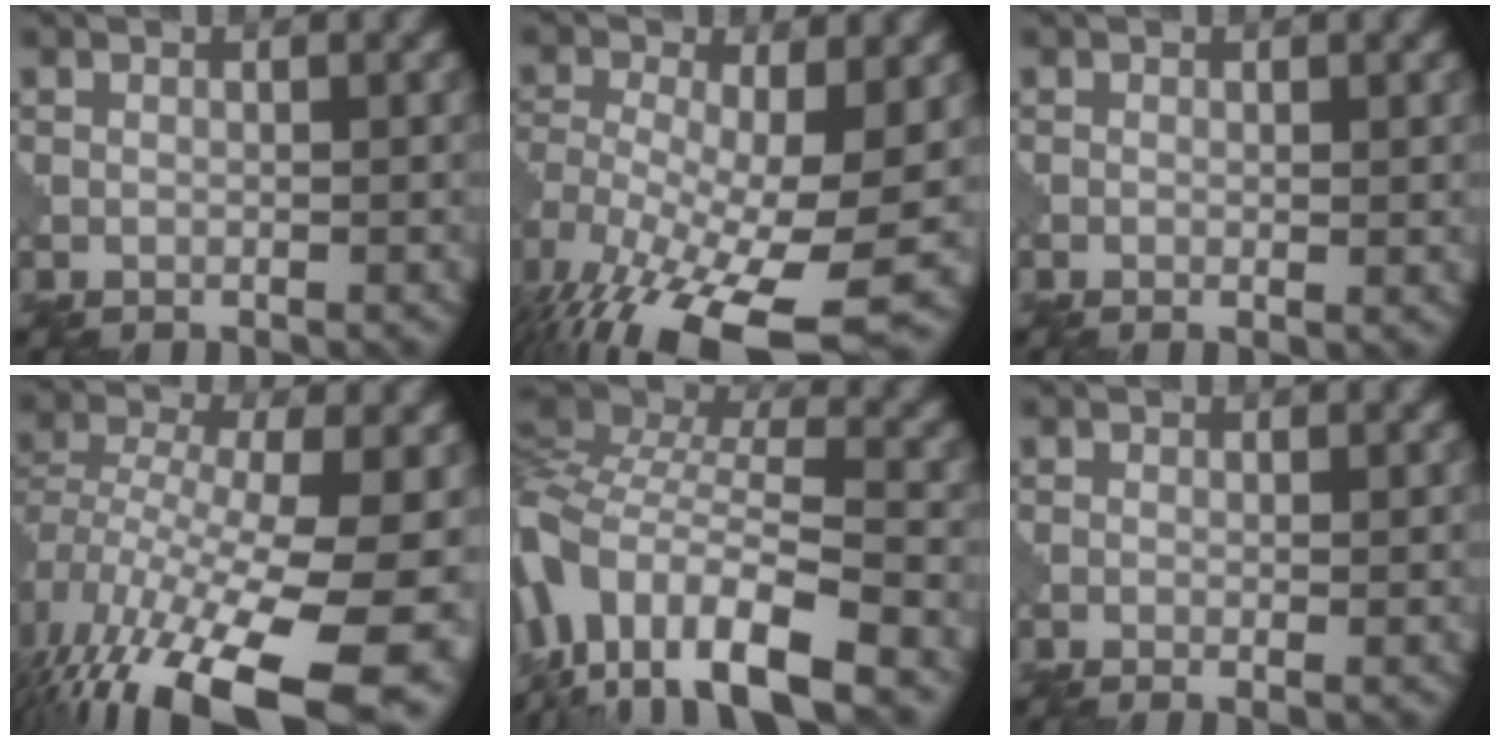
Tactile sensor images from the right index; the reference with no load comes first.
{"total": 15.9, "force": [-7.1, 6.5, 12.7], "torque": [-0.257, -0.020, -0.102]}
{"total": 0.9, "force": [0.0, 0.3, 0.9], "torque": [-0.014, -0.004, -0.002]}
{"total": 17.3, "force": [-8.6, 7.8, 12.8], "torque": [-0.231, -0.036, -0.095]}
{"total": 13.5, "force": [-7.9, 5.3, 9.6], "torque": [-0.189, 0.012, -0.147]}
{"total": 1.2, "force": [-0.1, 0.3, 1.2], "torque": [-0.020, -0.005, -0.005]}